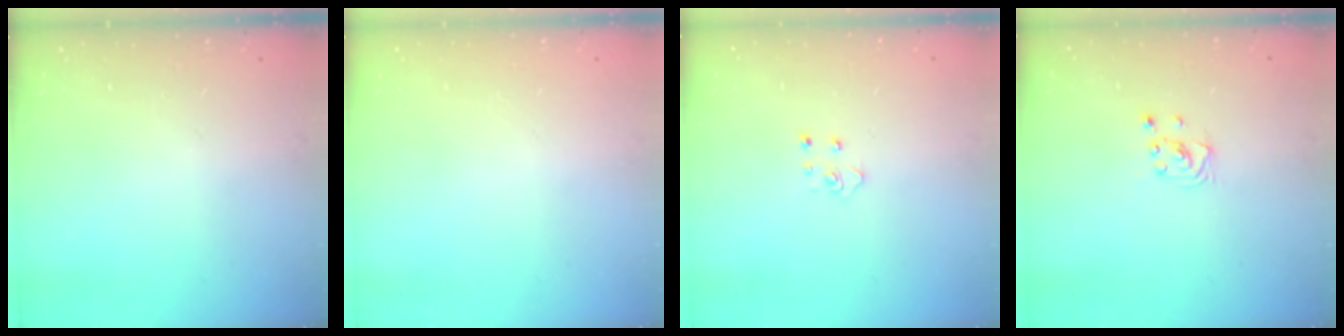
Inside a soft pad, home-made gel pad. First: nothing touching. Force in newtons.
{"total": 0.0}
{"total": 4.0, "press": 4.0, "slide": 0.4}
{"total": 2.0, "press": 2.0, "slide": 0.1}